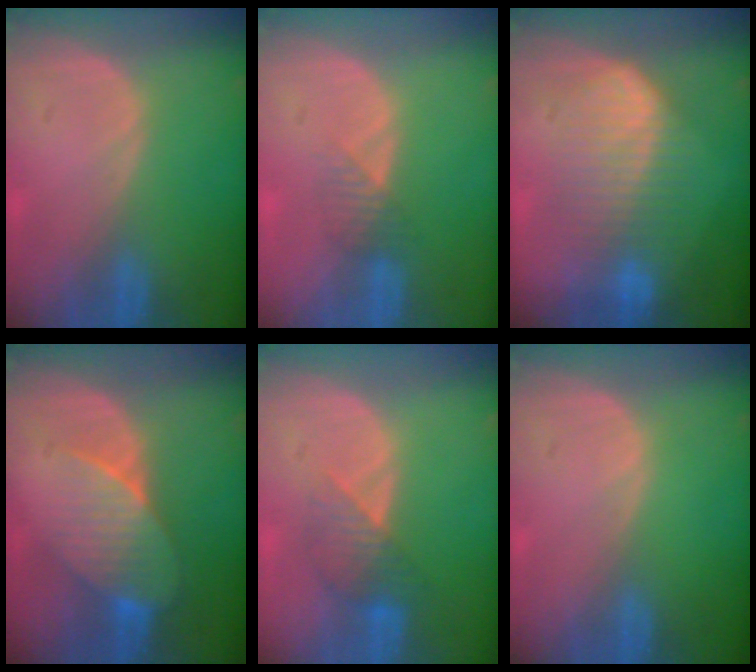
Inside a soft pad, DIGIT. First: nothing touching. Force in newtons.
{"total": 2.3, "press": 2.1, "slide": 1.0}
{"total": 7.8, "press": 7.8, "slide": 0.1}
{"total": 7.6, "press": 6.9, "slide": 3.1}
{"total": 3.9, "press": 3.8, "slide": 0.8}
{"total": 0.0}